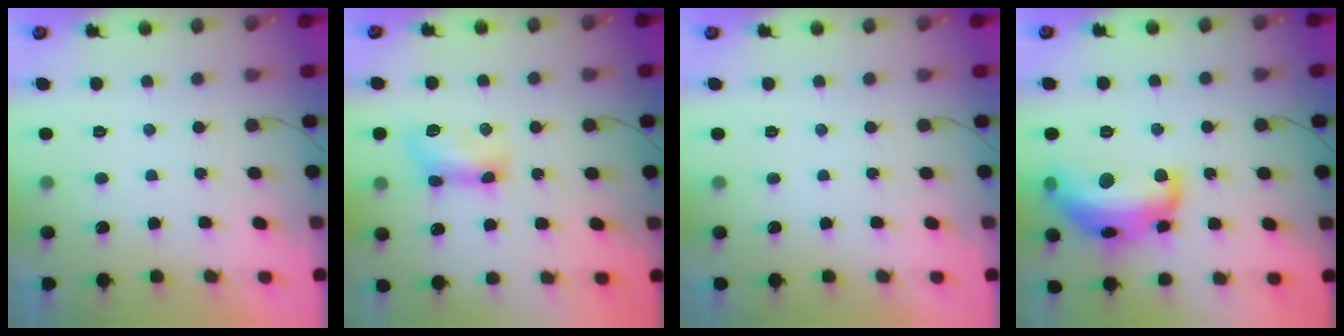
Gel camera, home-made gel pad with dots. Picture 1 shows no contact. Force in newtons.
{"total": 7.6, "press": 7.5, "slide": 1.2}
{"total": 0.0}
{"total": 18.8, "press": 18.8, "slide": 0.9}